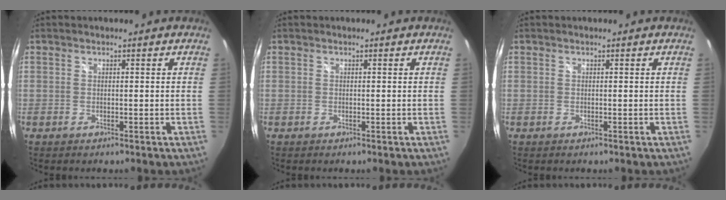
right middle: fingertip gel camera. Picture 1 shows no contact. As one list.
[{"total": 0.0}, {"total": 0.0}]